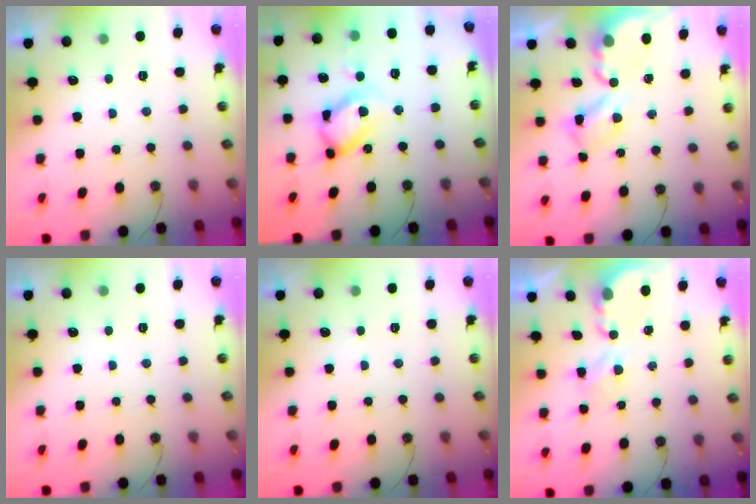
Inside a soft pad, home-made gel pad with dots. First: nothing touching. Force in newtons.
{"total": 14.5, "press": 14.4, "slide": 1.3}
{"total": 8.5, "press": 8.4, "slide": 0.4}
{"total": 0.0}
{"total": 0.0}
{"total": 4.0, "press": 4.0, "slide": 0.3}